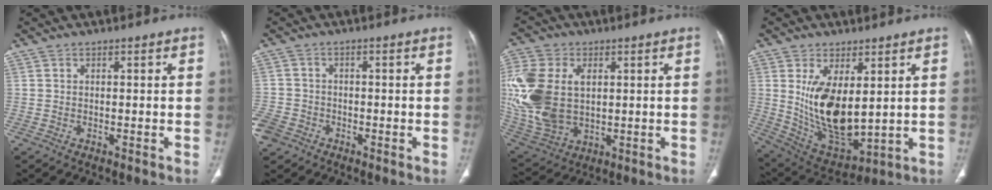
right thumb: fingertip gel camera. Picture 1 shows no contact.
{"total": 6.1, "force": [-3.3, 4.8, 2.0], "torque": [-0.050, 0.017, -0.060]}
{"total": 19.5, "force": [2.2, 13.1, 14.3], "torque": [-0.332, -0.007, 0.056]}
{"total": 15.2, "force": [2.6, 7.5, 12.9], "torque": [-0.219, -0.029, 0.075]}